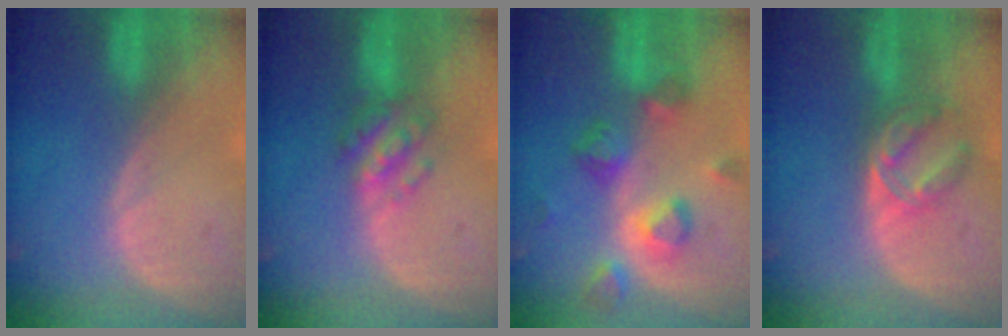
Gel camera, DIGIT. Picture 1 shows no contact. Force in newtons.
{"total": 5.6, "press": 5.1, "slide": 2.2}
{"total": 7.9, "press": 7.6, "slide": 2.0}
{"total": 5.9, "press": 5.5, "slide": 2.0}